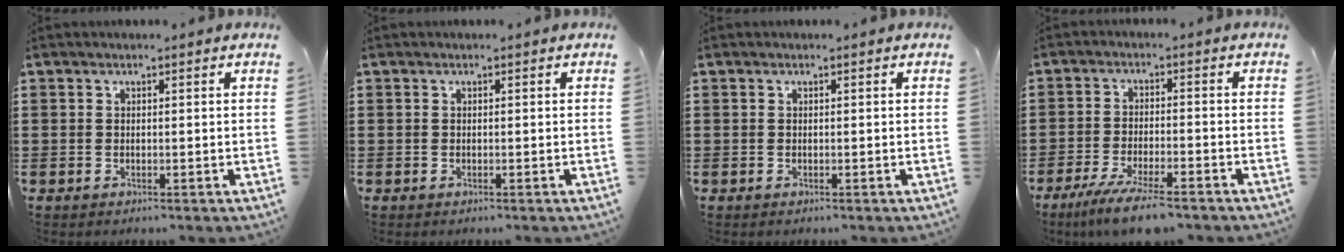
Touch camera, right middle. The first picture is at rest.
{"total": 0.0}
{"total": 0.0}
{"total": 6.3, "force": [-5.0, 0.4, 3.9], "torque": [-0.080, -0.014, -0.091]}